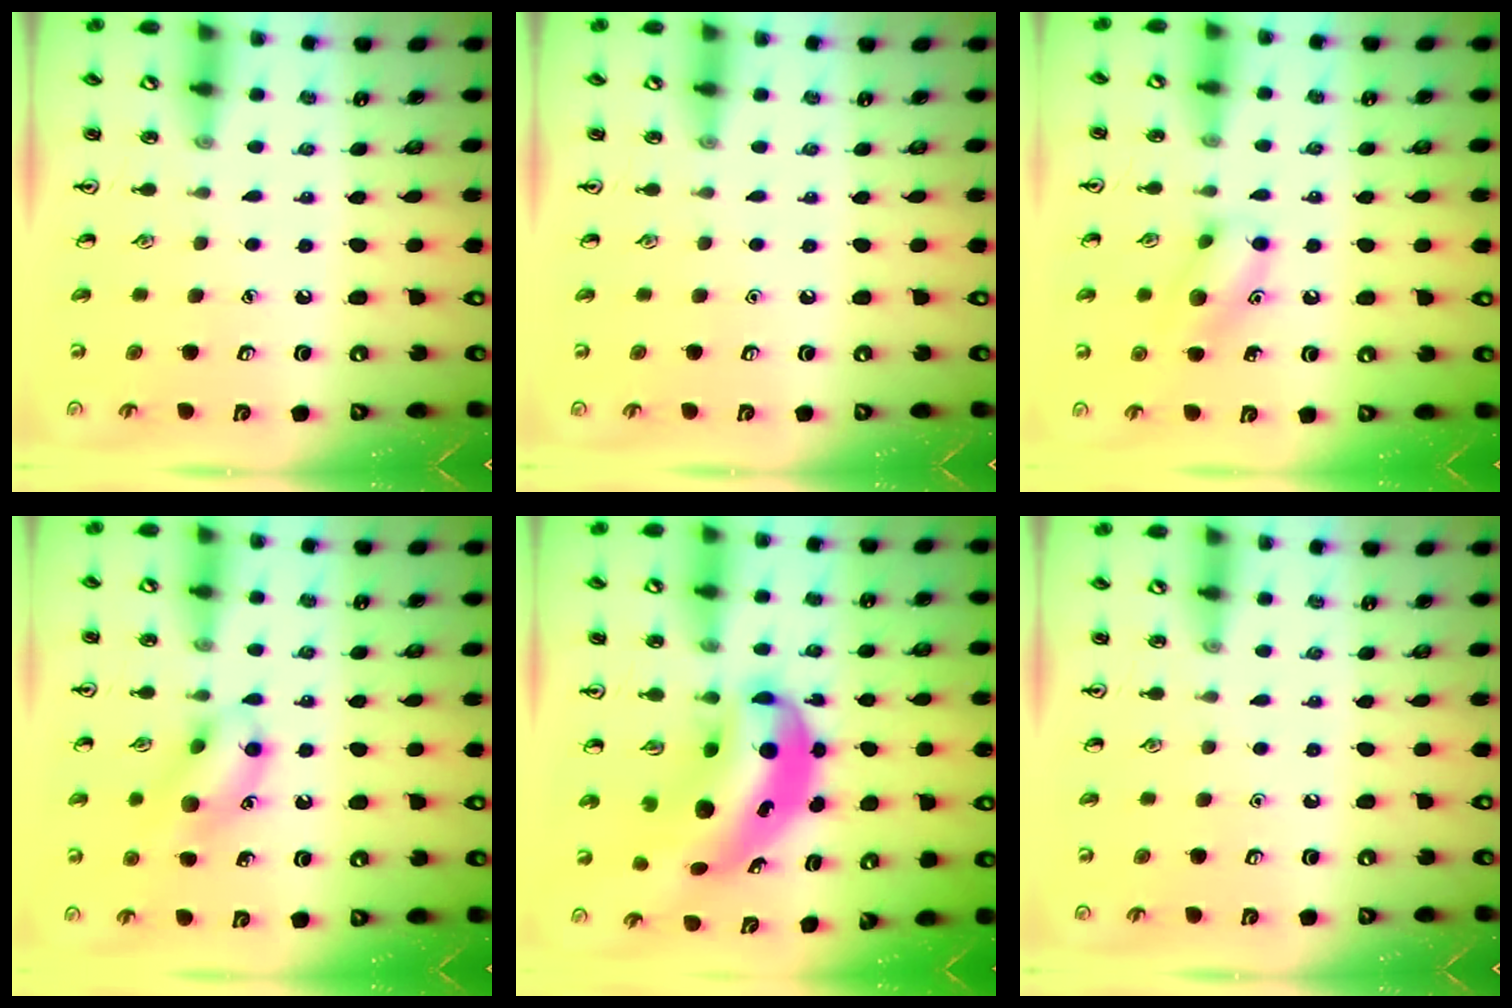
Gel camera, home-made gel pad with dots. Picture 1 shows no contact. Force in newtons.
{"total": 0.0}
{"total": 10.2, "press": 10.1, "slide": 0.6}
{"total": 11.1, "press": 11.1, "slide": 0.9}
{"total": 10.6, "press": 10.2, "slide": 2.9}
{"total": 0.0}